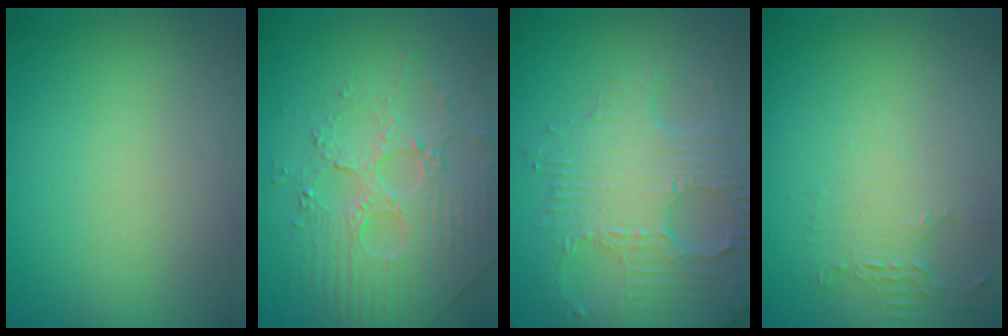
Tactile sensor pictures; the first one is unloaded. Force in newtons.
{"total": 4.7, "press": 3.9, "slide": 2.6}
{"total": 8.1, "press": 5.7, "slide": 5.7}
{"total": 2.2, "press": 1.6, "slide": 1.5}